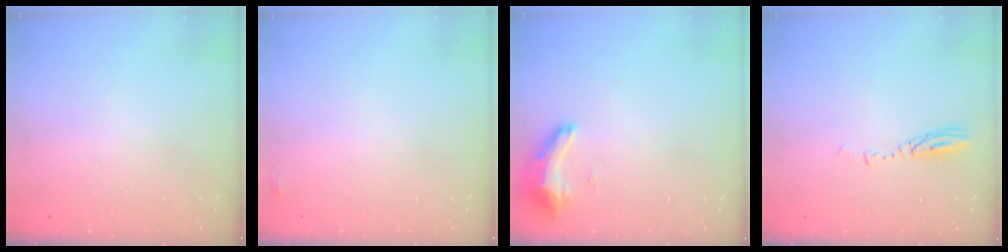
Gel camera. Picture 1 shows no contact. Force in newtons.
{"total": 10.3, "press": 3.9, "slide": 9.5}
{"total": 8.8, "press": 8.8, "slide": 0.2}
{"total": 3.8, "press": 3.7, "slide": 0.2}